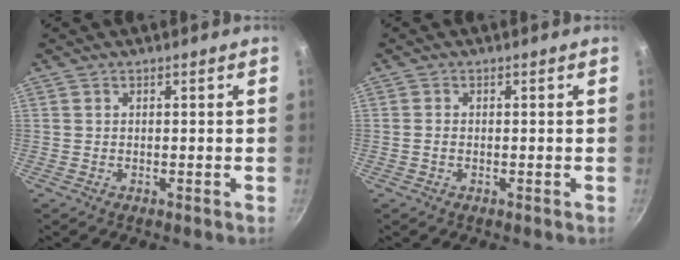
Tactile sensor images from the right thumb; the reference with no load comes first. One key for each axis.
{"total": 1.0, "fx": -0.3, "fy": 0.7, "fz": 0.6, "tx": -0.011, "ty": 0.004, "tz": -0.005}